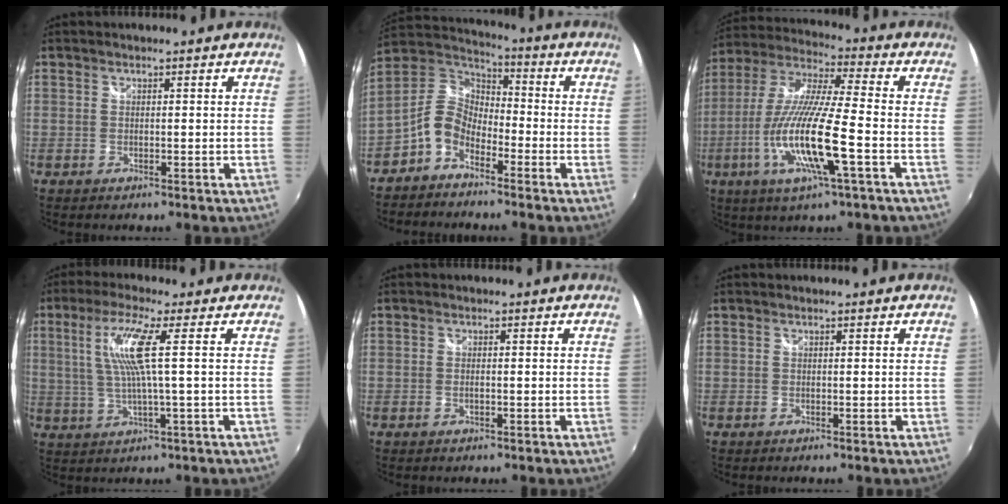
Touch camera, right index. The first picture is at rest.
{"total": 9.3, "force": [-5.1, 6.0, 5.0], "torque": [-0.108, 0.024, -0.109]}
{"total": 17.4, "force": [-5.8, 1.5, 16.3], "torque": [-0.324, -0.023, -0.115]}
{"total": 8.5, "force": [1.8, -0.7, 8.3], "torque": [-0.159, -0.001, 0.040]}
{"total": 1.0, "force": [-0.3, 0.4, 0.8], "torque": [-0.018, -0.001, -0.007]}
{"total": 0.0}